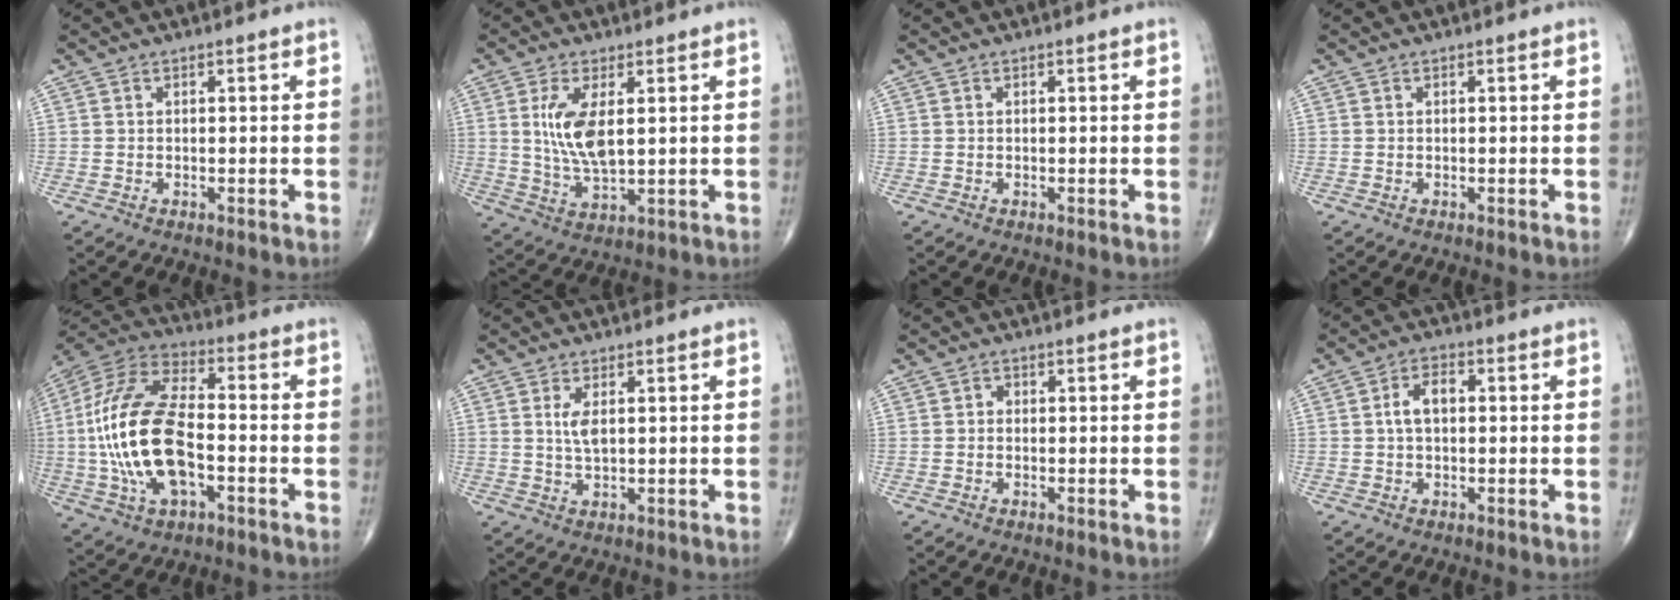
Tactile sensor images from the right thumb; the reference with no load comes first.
{"total": 9.0, "force": [1.9, 3.7, 8.0], "torque": [-0.162, -0.017, 0.044]}
{"total": 0.0}
{"total": 0.0}
{"total": 21.3, "force": [-3.0, 10.4, 18.3], "torque": [-0.390, 0.023, -0.054]}
{"total": 3.2, "force": [0.8, 1.2, 2.9], "torque": [-0.059, -0.005, 0.020]}
{"total": 0.7, "force": [-0.1, 0.6, 0.4], "torque": [0.001, 0.003, -0.007]}
{"total": 4.6, "force": [0.4, 2.6, 3.8], "torque": [-0.071, 0.016, 0.002]}